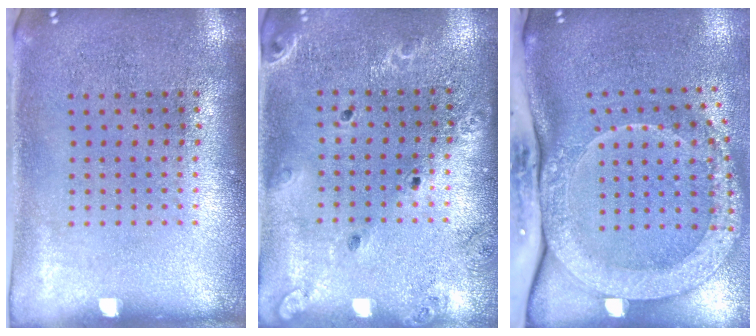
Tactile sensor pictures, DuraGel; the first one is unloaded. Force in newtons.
{"total": 1.5, "press": 1.4, "slide": 0.2}
{"total": 3.2, "press": 2.3, "slide": 2.3}